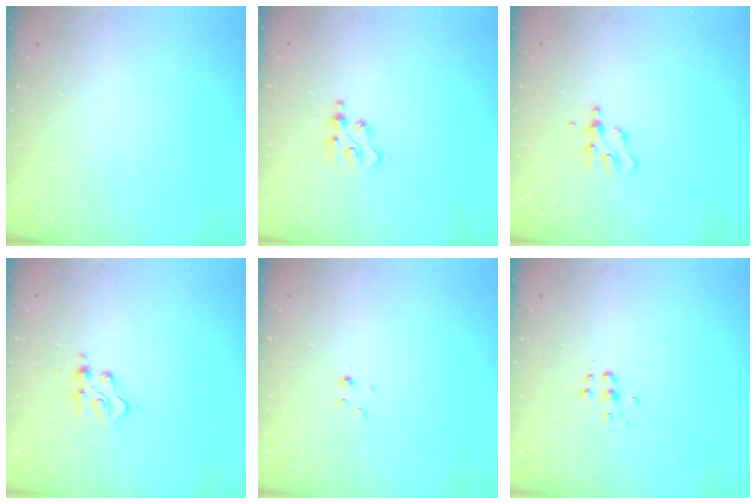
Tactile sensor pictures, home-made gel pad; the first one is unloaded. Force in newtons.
{"total": 3.5, "press": 3.5, "slide": 0.4}
{"total": 4.1, "press": 4.0, "slide": 0.4}
{"total": 4.6, "press": 4.6, "slide": 0.4}
{"total": 1.5, "press": 1.4, "slide": 0.2}
{"total": 4.6, "press": 4.5, "slide": 0.4}